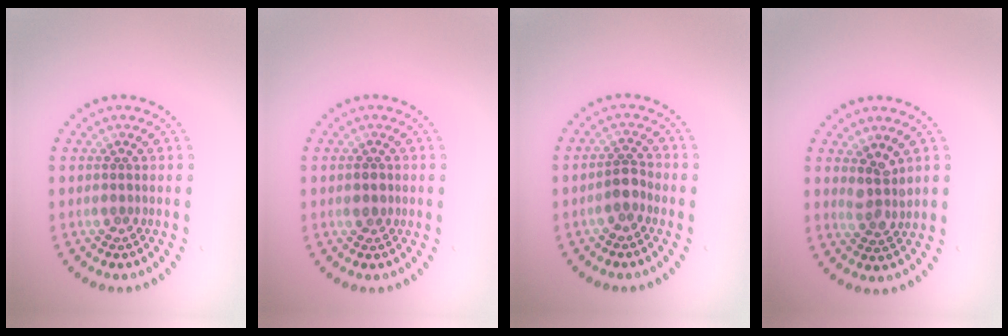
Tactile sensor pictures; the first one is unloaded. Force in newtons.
{"total": 1.3, "press": 1.3, "slide": 0.2}
{"total": 1.9, "press": 1.7, "slide": 0.9}
{"total": 2.5, "press": 2.2, "slide": 1.2}